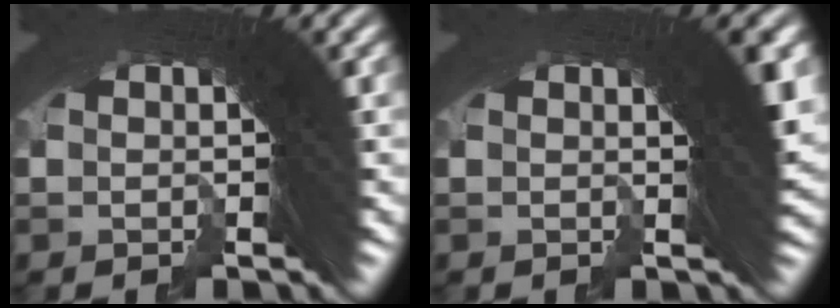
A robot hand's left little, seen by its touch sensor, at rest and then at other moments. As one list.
[{"total": 3.3, "force": [1.1, 0.3, 3.1], "torque": [-0.034, 0.005, 0.015]}]